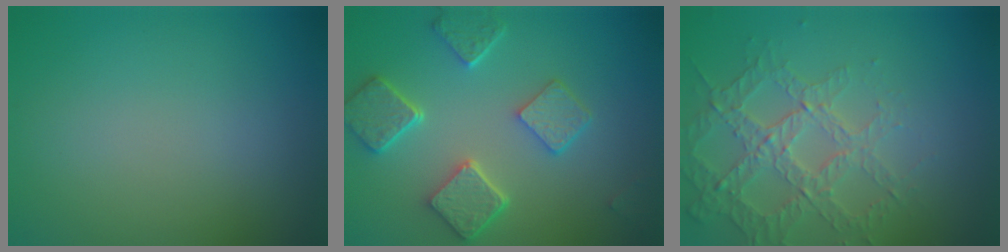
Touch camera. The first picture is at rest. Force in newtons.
{"total": 5.7, "press": 4.5, "slide": 3.5}
{"total": 3.6, "press": 3.3, "slide": 1.4}